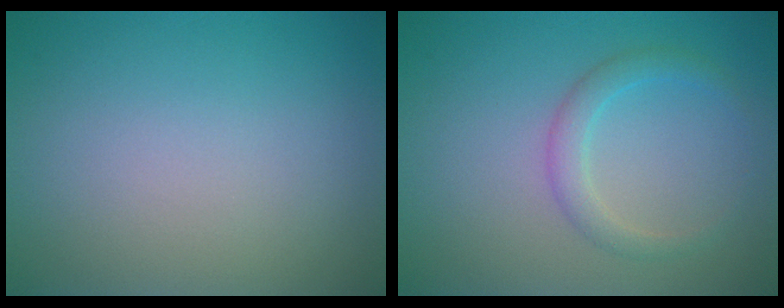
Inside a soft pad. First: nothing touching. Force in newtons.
{"total": 2.0, "press": 2.0, "slide": 0.1}